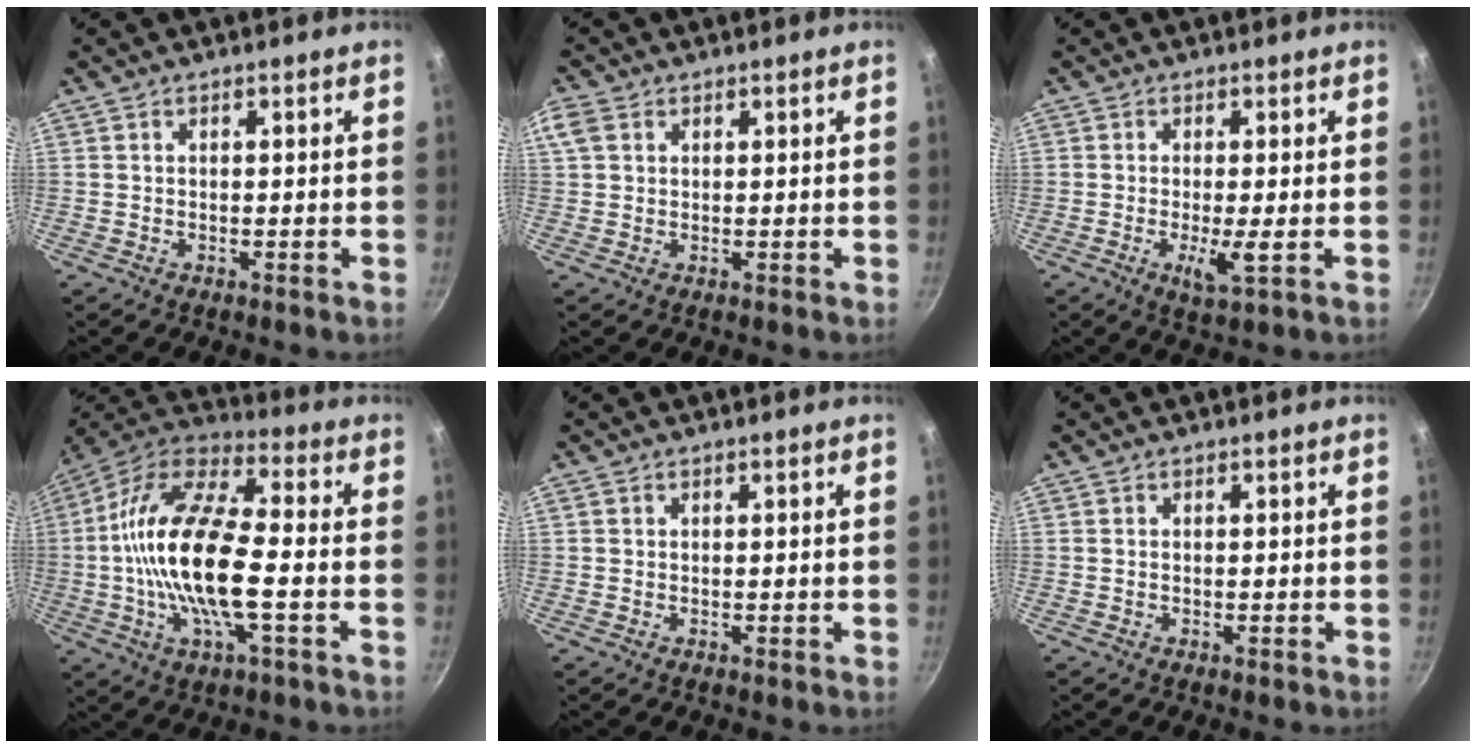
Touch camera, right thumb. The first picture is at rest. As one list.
[{"total": 3.5, "force": [1.4, 2.6, 1.9], "torque": [-0.036, 0.004, 0.026]}, {"total": 4.1, "force": [-0.7, 0.4, 4.0], "torque": [-0.079, -0.012, -0.011]}, {"total": 20.5, "force": [-2.2, 7.6, 18.9], "torque": [-0.364, 0.032, -0.061]}, {"total": 0.0}, {"total": 0.0}]